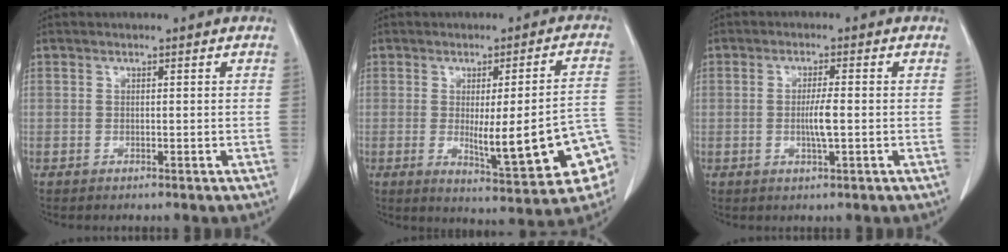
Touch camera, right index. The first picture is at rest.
{"total": 15.6, "force": [-3.7, 1.8, 15.1], "torque": [-0.150, 0.004, -0.033]}
{"total": 3.5, "force": [-0.5, 0.1, 3.5], "torque": [-0.068, -0.004, -0.009]}